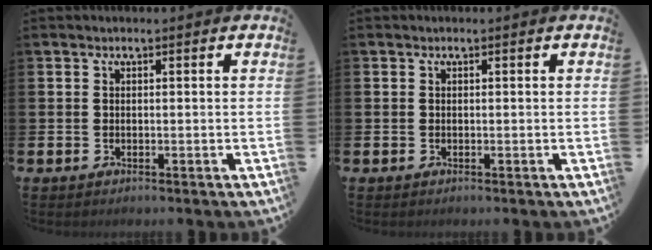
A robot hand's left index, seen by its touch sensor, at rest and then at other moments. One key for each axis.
{"total": 0.0}